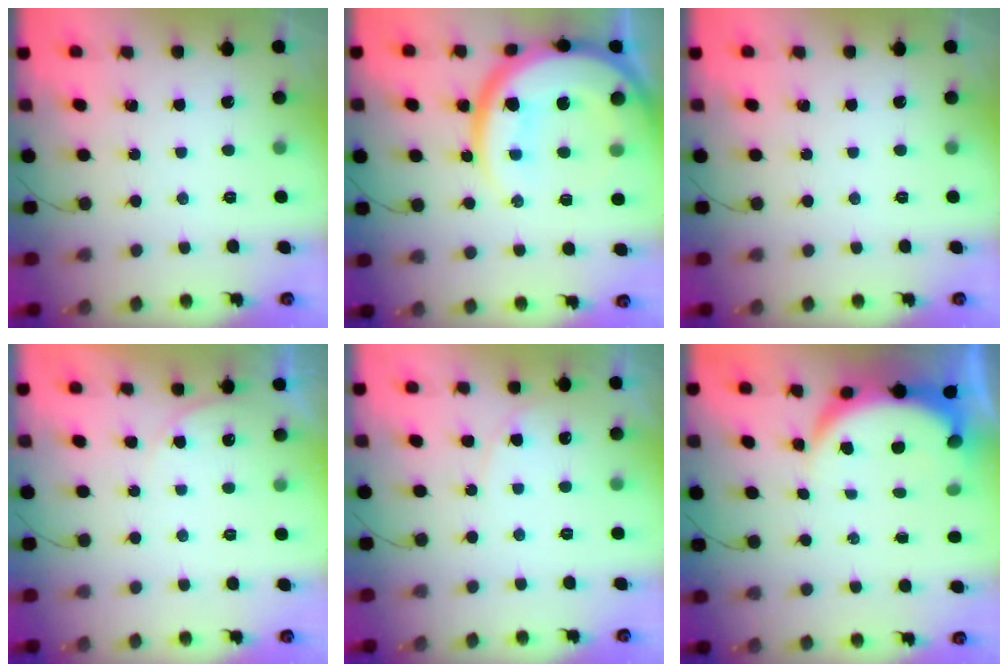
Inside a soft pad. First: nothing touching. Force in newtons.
{"total": 23.7, "press": 23.6, "slide": 2.7}
{"total": 0.0}
{"total": 3.8, "press": 3.8, "slide": 0.3}
{"total": 5.5, "press": 5.5, "slide": 0.5}
{"total": 6.8, "press": 6.8, "slide": 0.9}